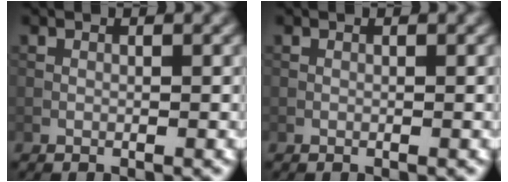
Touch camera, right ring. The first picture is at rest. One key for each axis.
{"total": 0.0}